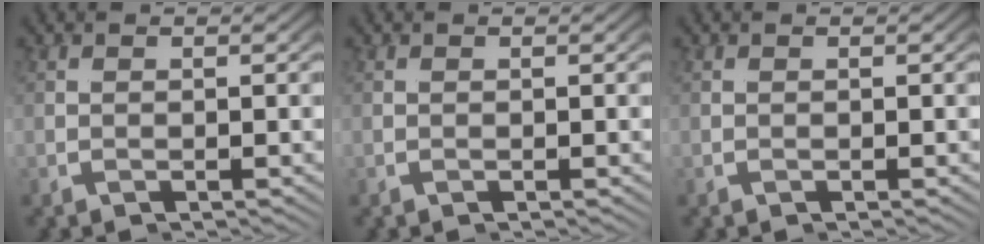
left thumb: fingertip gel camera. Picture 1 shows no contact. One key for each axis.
{"total": 0.0}
{"total": 0.0}